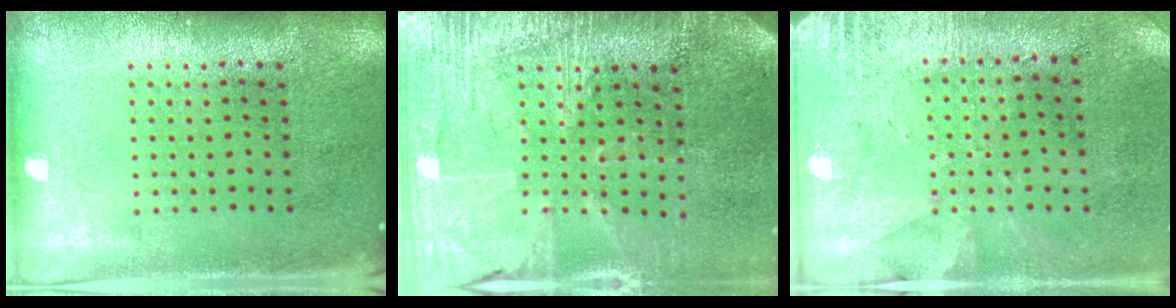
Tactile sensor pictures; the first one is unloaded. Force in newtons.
{"total": 3.5, "press": 3.3, "slide": 1.2}
{"total": 2.8, "press": 2.2, "slide": 1.6}